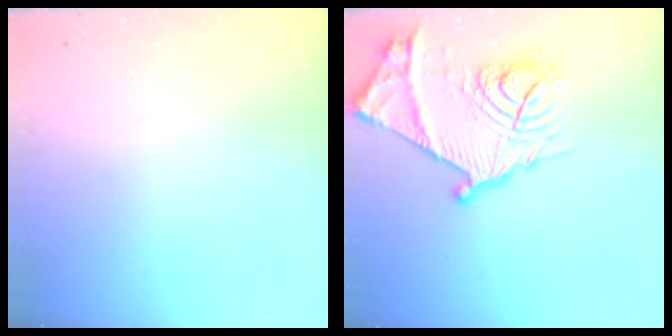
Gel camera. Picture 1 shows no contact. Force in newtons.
{"total": 23.5, "press": 23.5, "slide": 1.5}